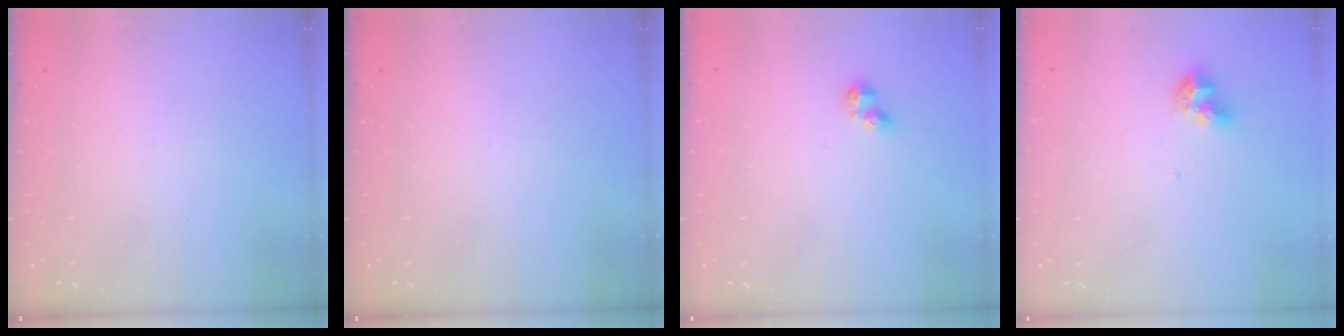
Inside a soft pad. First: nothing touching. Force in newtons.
{"total": 0.0}
{"total": 3.3, "press": 3.3, "slide": 0.4}
{"total": 9.0, "press": 9.0, "slide": 0.9}